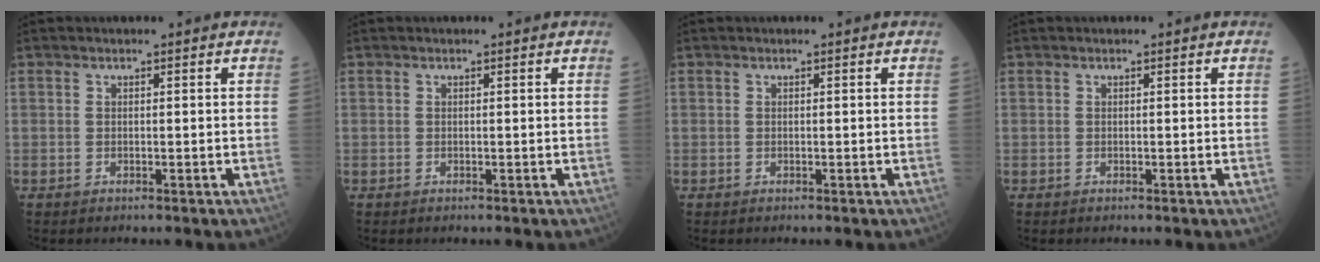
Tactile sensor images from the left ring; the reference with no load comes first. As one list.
[{"total": 0.0}, {"total": 0.0}, {"total": 0.0}]